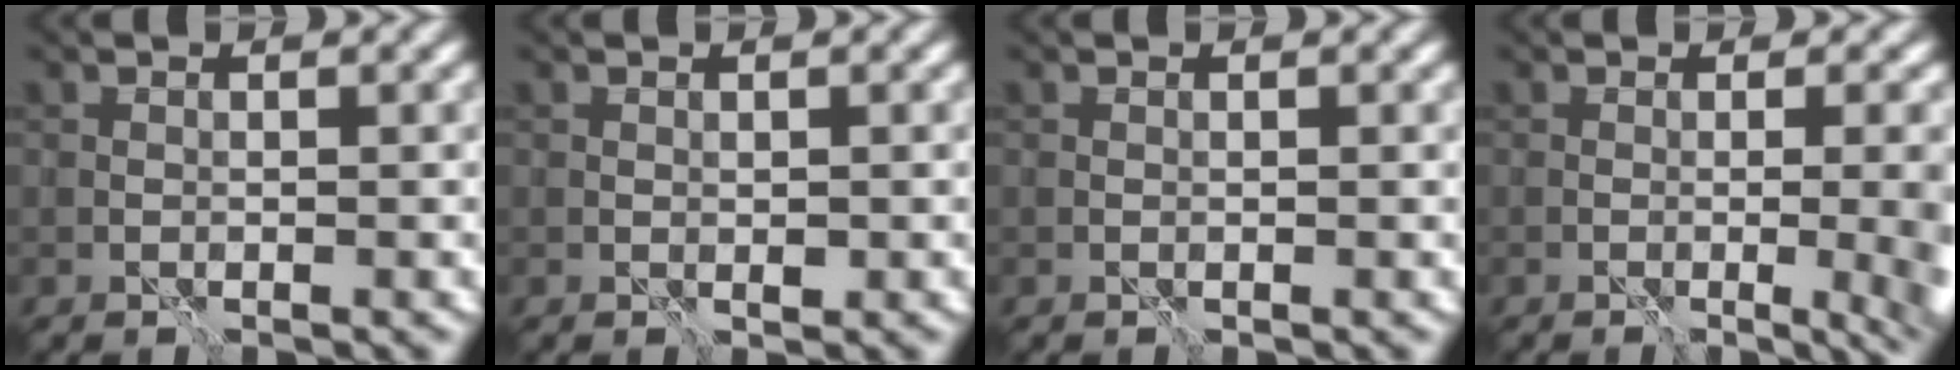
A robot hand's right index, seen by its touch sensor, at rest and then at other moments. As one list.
[{"total": 0.6, "force": [0.0, 0.4, 0.5], "torque": [-0.006, -0.001, 0.000]}, {"total": 0.0}, {"total": 7.9, "force": [-1.0, 3.3, 7.1], "torque": [-0.050, 0.001, -0.009]}]